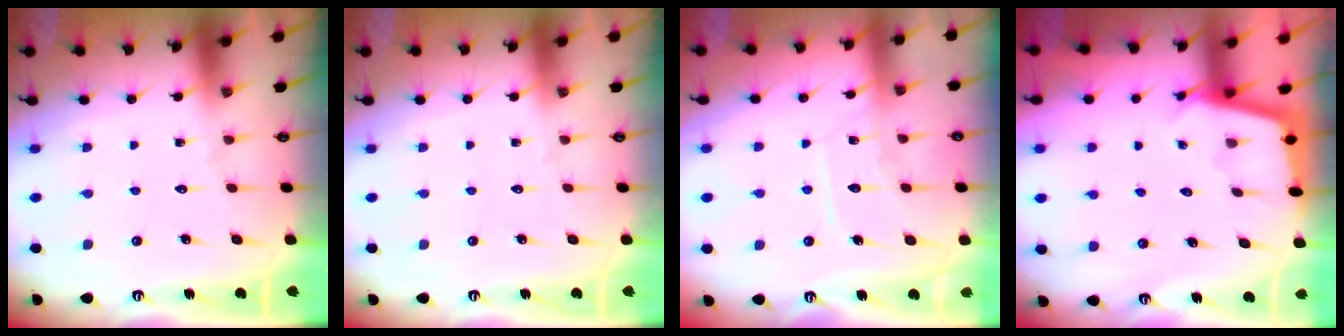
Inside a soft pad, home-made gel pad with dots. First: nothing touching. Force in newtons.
{"total": 0.0}
{"total": 8.8, "press": 8.8, "slide": 0.8}
{"total": 2.5, "press": 2.5, "slide": 0.2}